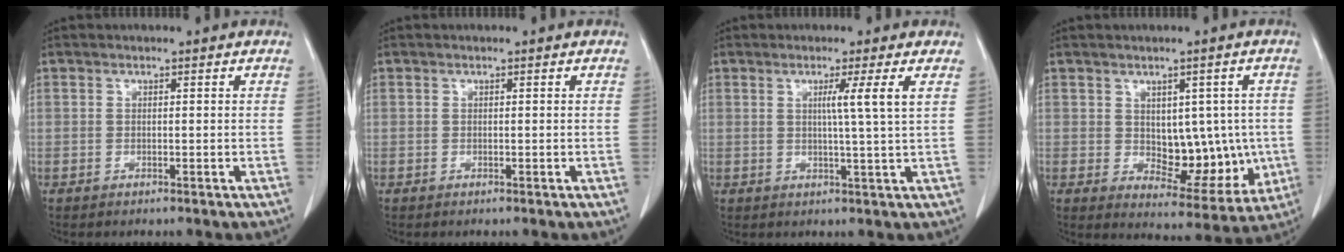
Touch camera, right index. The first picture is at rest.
{"total": 0.0}
{"total": 4.3, "force": [1.3, -1.5, 3.8], "torque": [-0.066, -0.010, 0.024]}
{"total": 9.7, "force": [0.1, 5.9, 7.7], "torque": [-0.081, 0.008, 0.025]}